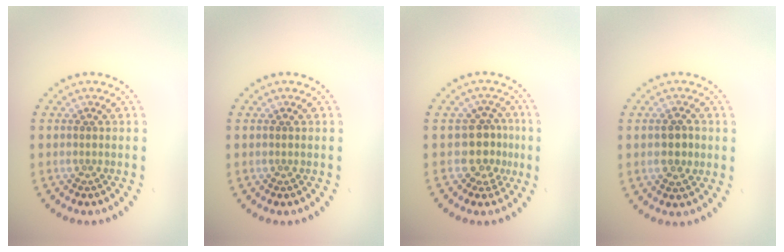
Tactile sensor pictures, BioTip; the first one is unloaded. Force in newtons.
{"total": 0.0}
{"total": 2.9, "press": 2.3, "slide": 1.8}
{"total": 2.2, "press": 2.2, "slide": 0.1}